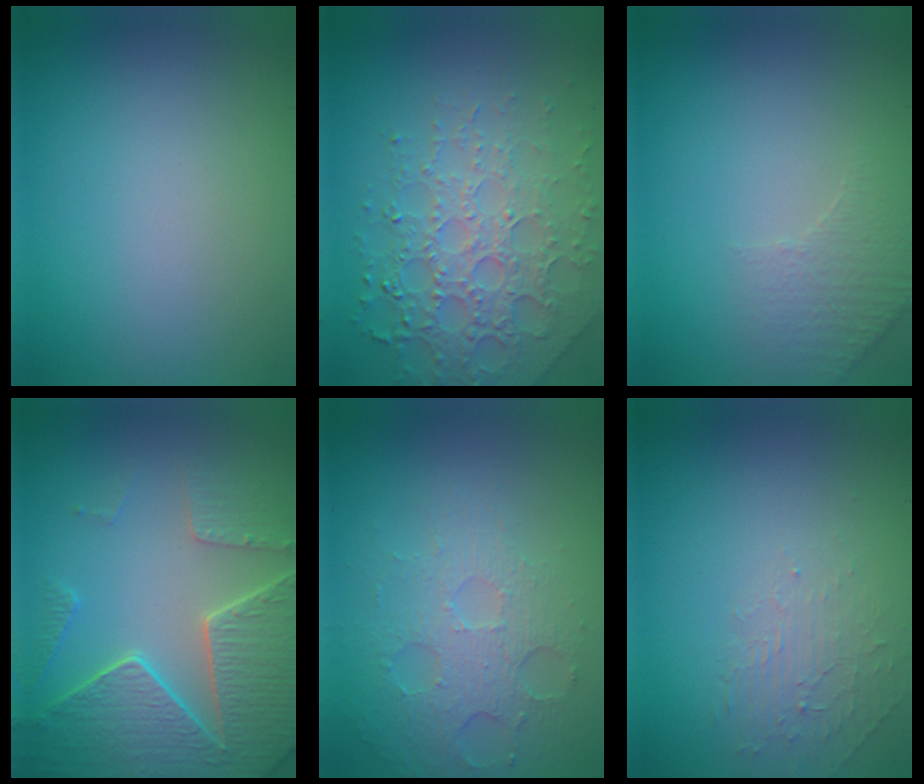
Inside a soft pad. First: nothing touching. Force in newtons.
{"total": 7.0, "press": 5.1, "slide": 4.7}
{"total": 2.3, "press": 2.3, "slide": 0.6}
{"total": 7.7, "press": 5.9, "slide": 4.9}
{"total": 4.0, "press": 3.2, "slide": 2.5}
{"total": 1.8, "press": 0.5, "slide": 1.7}